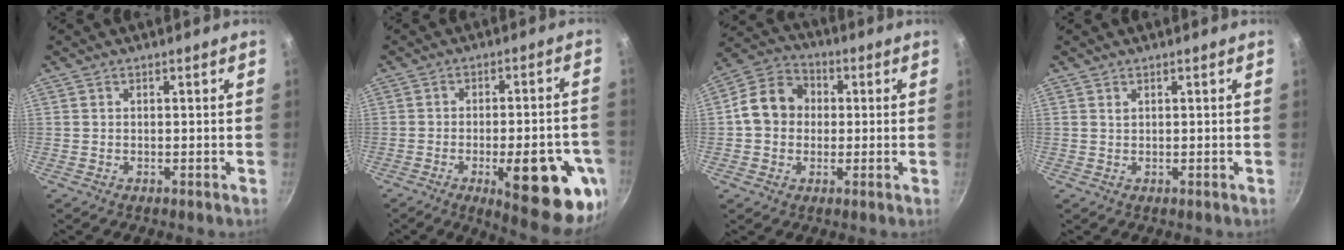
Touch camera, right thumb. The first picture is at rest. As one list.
[{"total": 19.2, "force": [-6.7, 6.1, 17.0], "torque": [-0.188, 0.010, -0.081]}, {"total": 10.4, "force": [0.4, 8.8, 5.5], "torque": [-0.063, 0.022, -0.015]}, {"total": 0.6, "force": [0.4, 0.3, 0.3], "torque": [-0.006, -0.002, 0.008]}]